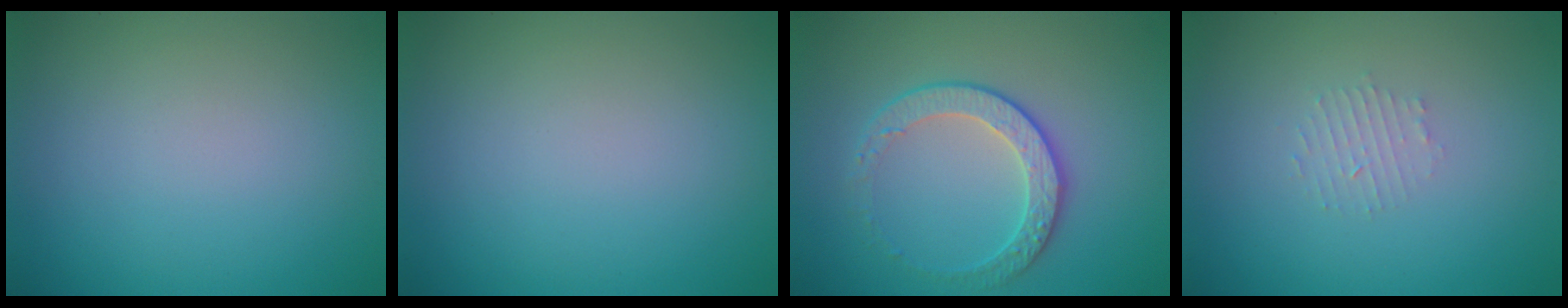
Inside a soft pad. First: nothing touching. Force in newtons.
{"total": 0.0}
{"total": 2.8, "press": 2.4, "slide": 1.4}
{"total": 1.2, "press": 1.1, "slide": 0.2}